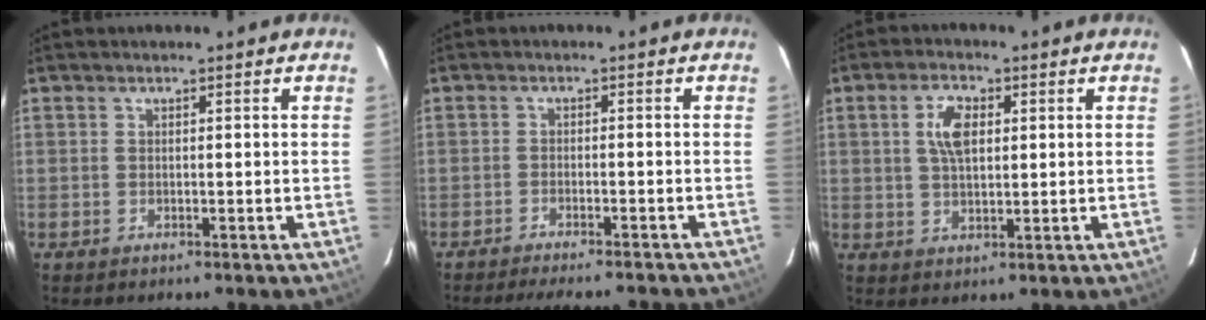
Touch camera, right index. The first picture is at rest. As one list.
[{"total": 11.6, "force": [-10.5, 1.6, 4.7], "torque": [-0.099, -0.010, -0.145]}, {"total": 6.0, "force": [1.6, 3.1, 4.8], "torque": [-0.090, 0.009, 0.031]}]